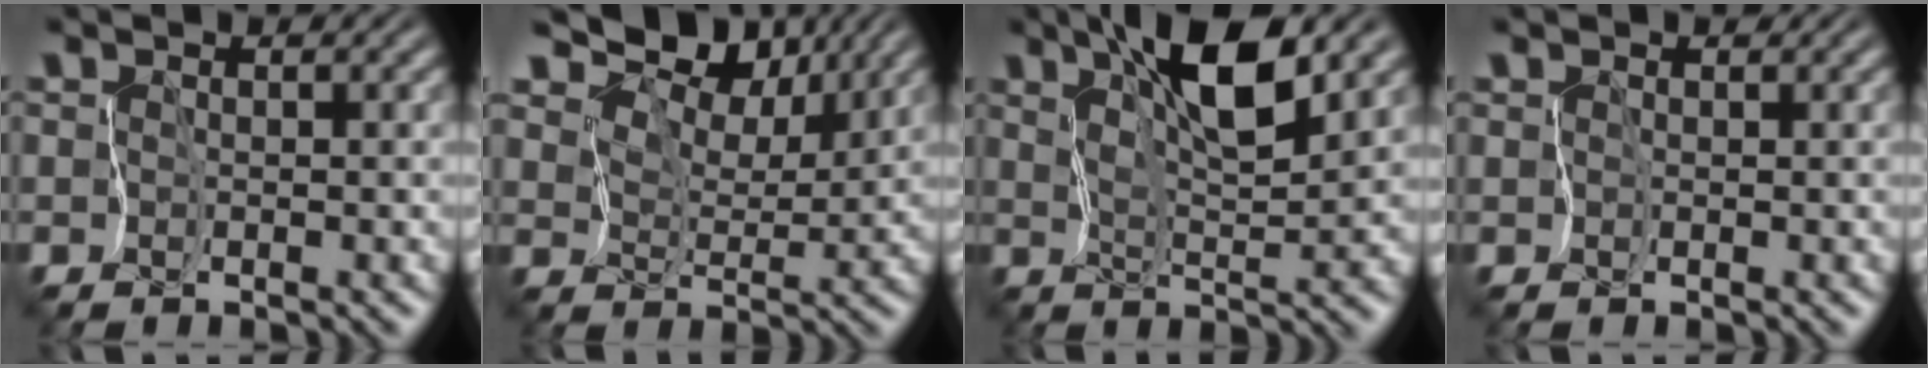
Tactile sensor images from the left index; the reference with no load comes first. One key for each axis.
{"total": 7.8, "fx": 6.5, "fy": 3.1, "fz": 3.2, "tx": -0.062, "ty": -0.003, "tz": 0.107}
{"total": 7.6, "fx": 4.4, "fy": 1.2, "fz": 6.0, "tx": -0.109, "ty": 0.010, "tz": 0.077}
{"total": 0.7, "fx": 0.4, "fy": 0.6, "fz": 0.3, "tx": 0.004, "ty": 0.010, "tz": 0.001}